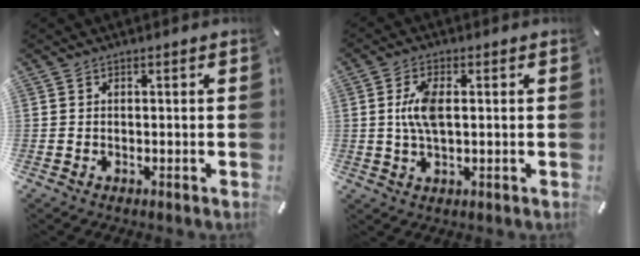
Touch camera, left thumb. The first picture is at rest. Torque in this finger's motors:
{"motor_torque": [0.49, 0.49, 0.36, -0.34, 0.08]}